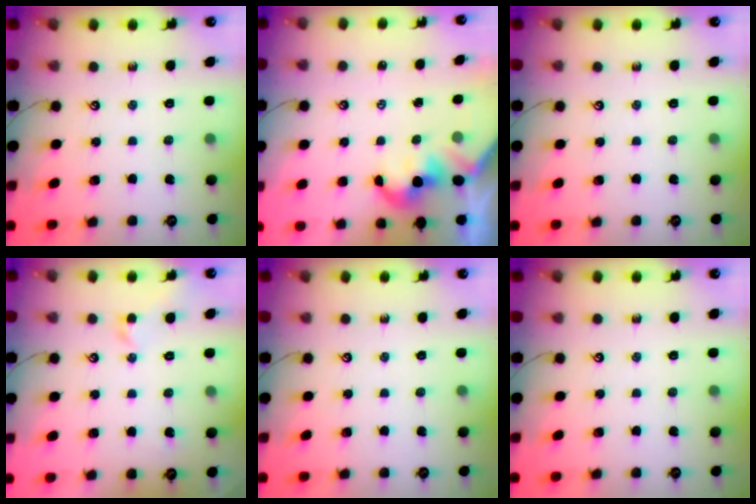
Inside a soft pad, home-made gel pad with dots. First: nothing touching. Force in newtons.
{"total": 2.2, "press": 2.1, "slide": 0.4}
{"total": 0.0}
{"total": 1.1, "press": 0.8, "slide": 0.7}
{"total": 0.0}
{"total": 0.0}